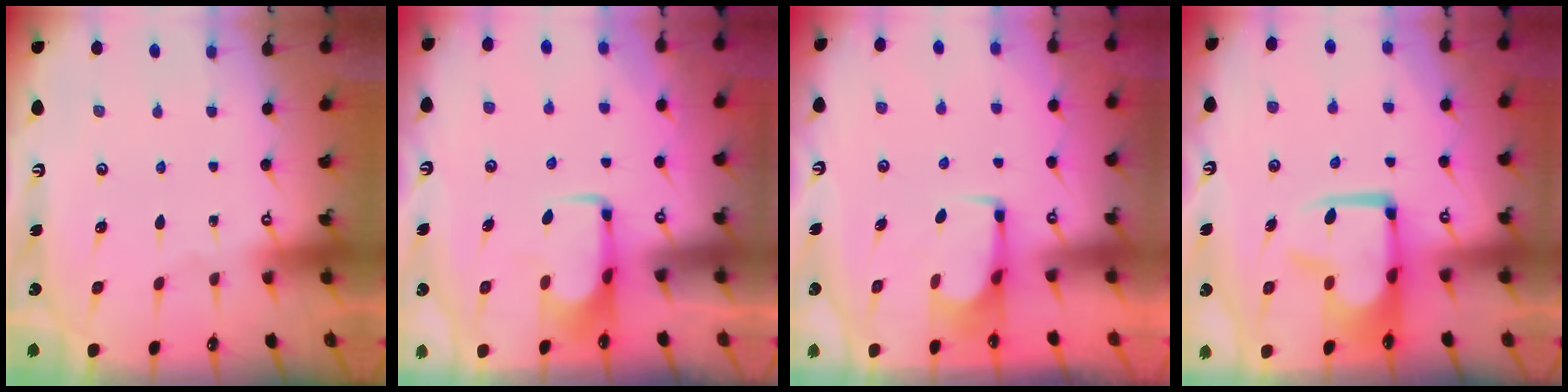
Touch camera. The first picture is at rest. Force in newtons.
{"total": 2.0, "press": 2.0, "slide": 0.4}
{"total": 2.7, "press": 2.7, "slide": 0.4}
{"total": 3.7, "press": 3.4, "slide": 1.5}